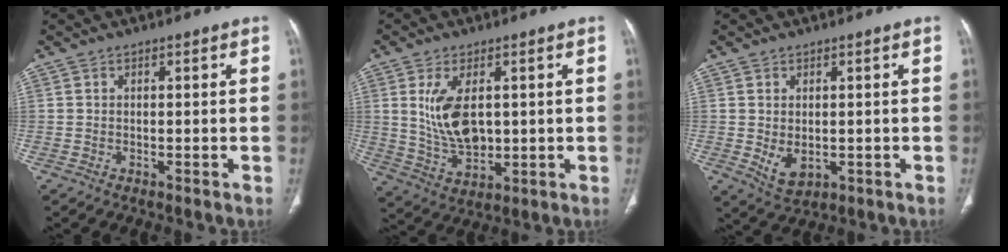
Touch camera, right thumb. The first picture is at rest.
{"total": 10.2, "force": [2.0, 5.6, 8.3], "torque": [-0.154, -0.016, 0.054]}
{"total": 4.6, "force": [-0.4, 2.9, 3.5], "torque": [-0.055, -0.009, 0.009]}